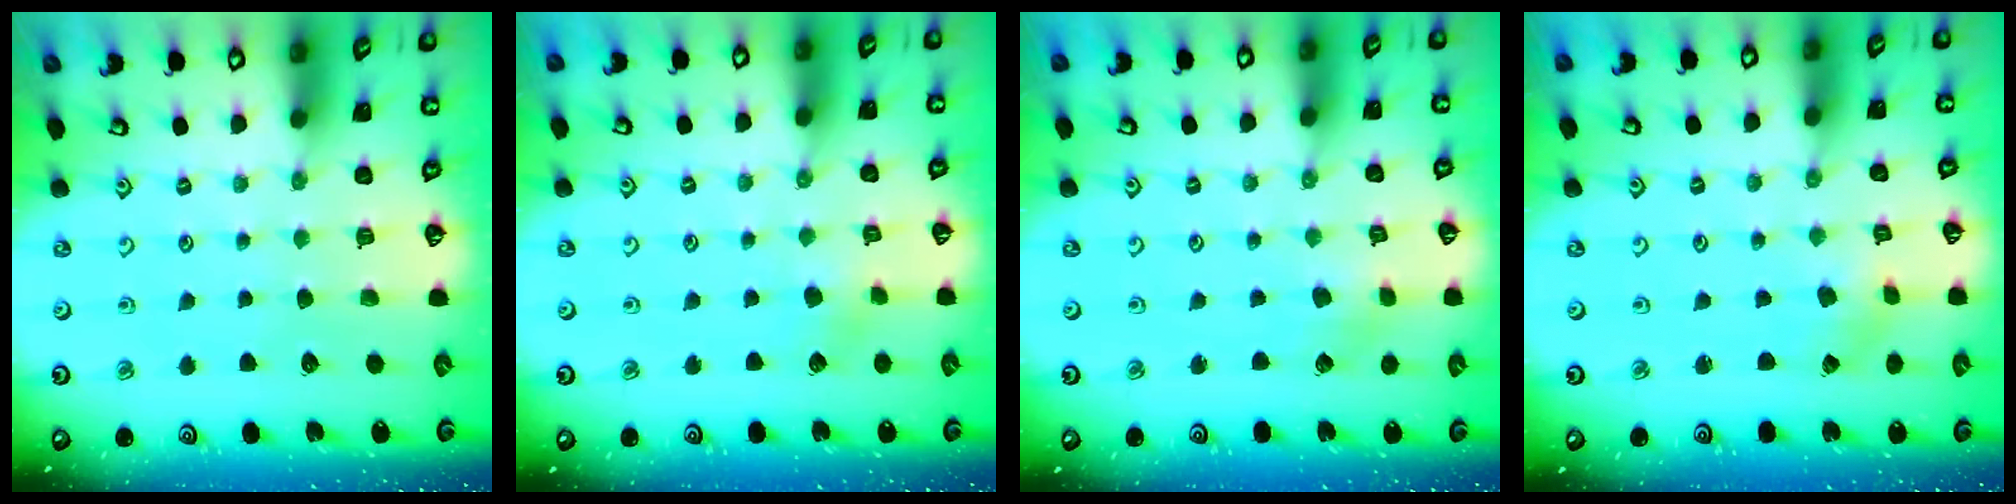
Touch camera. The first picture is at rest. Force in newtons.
{"total": 3.0, "press": 3.0, "slide": 0.3}
{"total": 2.8, "press": 2.8, "slide": 0.4}
{"total": 1.0, "press": 1.0, "slide": 0.2}